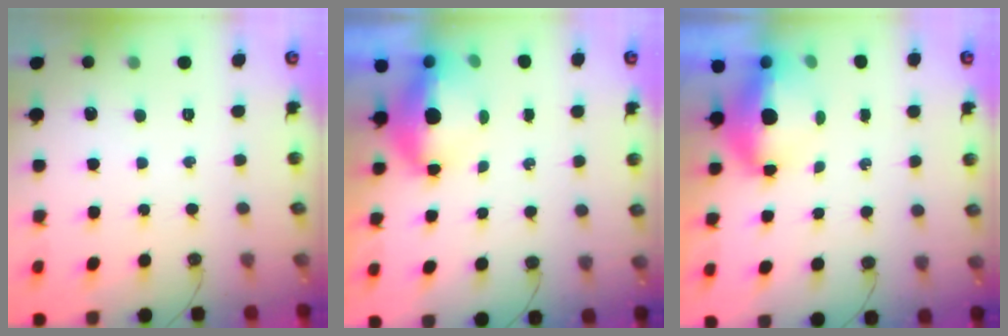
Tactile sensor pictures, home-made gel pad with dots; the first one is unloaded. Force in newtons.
{"total": 5.4, "press": 5.3, "slide": 0.6}
{"total": 6.2, "press": 6.1, "slide": 0.8}